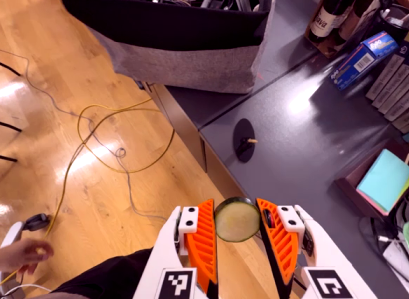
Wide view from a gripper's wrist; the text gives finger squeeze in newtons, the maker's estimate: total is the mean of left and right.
{"total": 9.1, "left": 9.0, "right": 9.1}